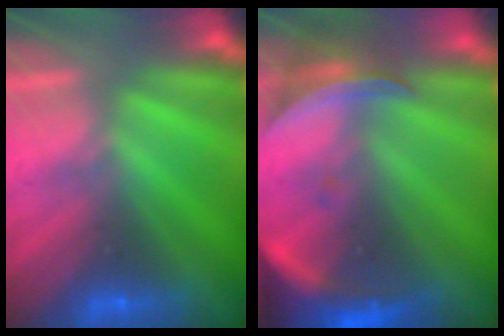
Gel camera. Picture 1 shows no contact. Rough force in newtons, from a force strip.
{"total": 10.8}